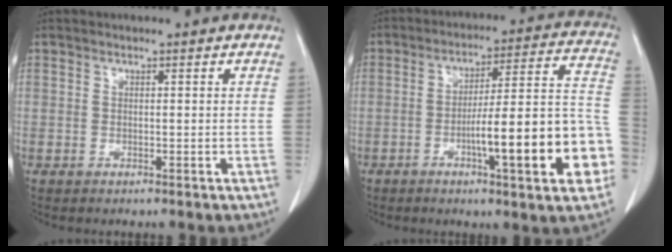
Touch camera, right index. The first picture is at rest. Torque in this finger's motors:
{"motor_torque": [1.52, -0.62, 0.68, 0.19]}